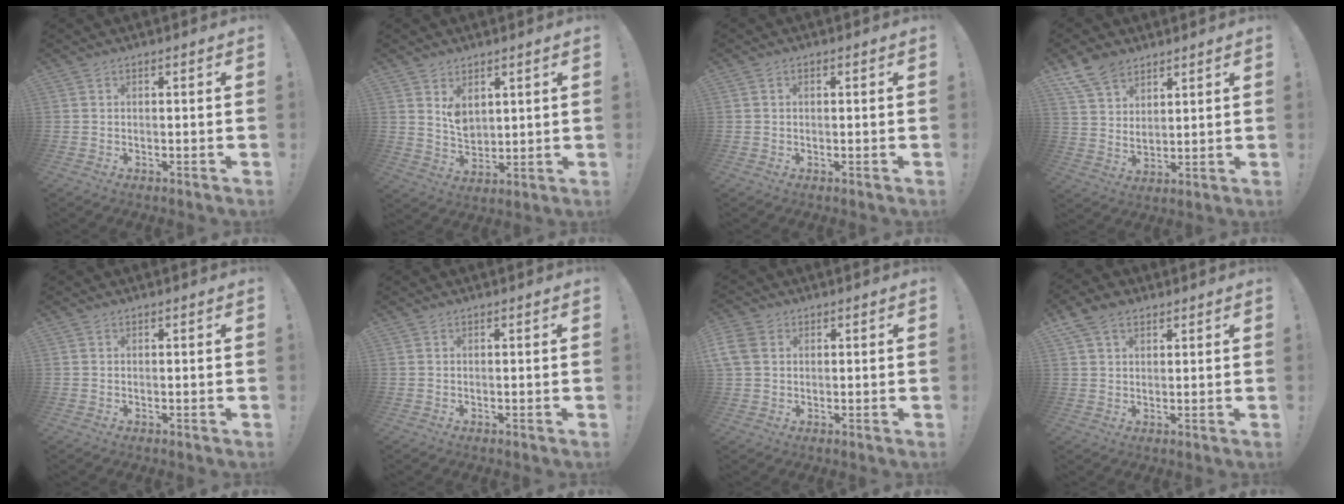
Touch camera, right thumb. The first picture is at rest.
{"total": 6.2, "force": [3.8, 4.1, 2.7], "torque": [-0.041, -0.028, 0.073]}
{"total": 0.6, "force": [-0.1, 0.5, 0.4], "torque": [-0.016, 0.007, -0.001]}
{"total": 9.6, "force": [7.3, 5.1, 3.6], "torque": [-0.076, -0.038, 0.146]}
{"total": 0.0}
{"total": 0.0}
{"total": 6.4, "force": [1.9, 4.9, 3.7], "torque": [-0.089, 0.002, 0.038]}
{"total": 6.1, "force": [3.6, 3.8, 3.1], "torque": [-0.058, -0.004, 0.071]}